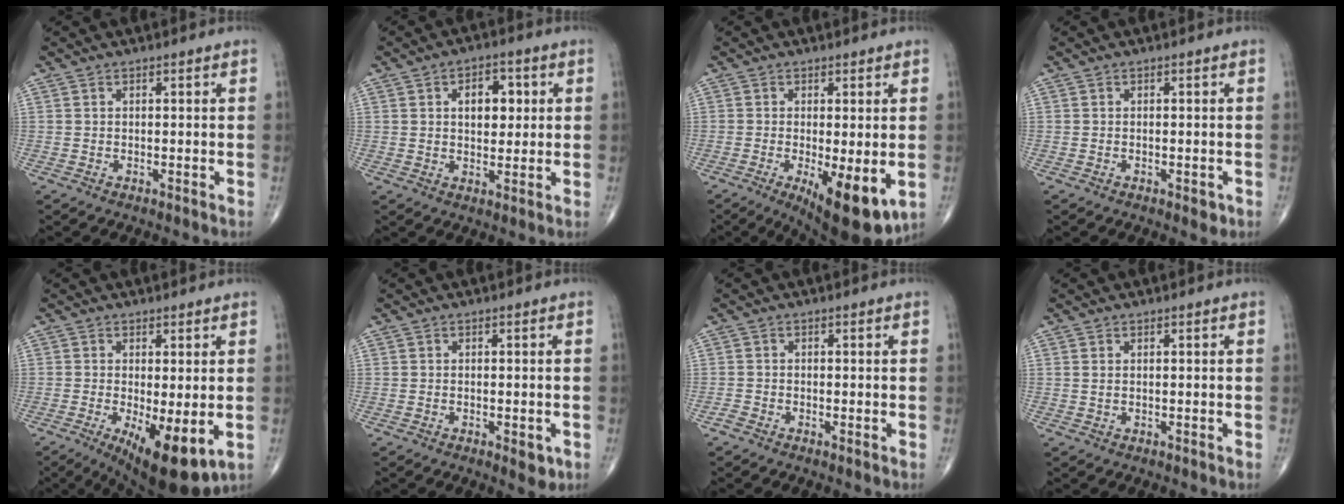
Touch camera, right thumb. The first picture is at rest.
{"total": 7.0, "force": [1.6, 4.3, 5.2], "torque": [-0.046, -0.001, 0.022]}
{"total": 11.3, "force": [-3.1, 3.7, 10.2], "torque": [-0.148, -0.024, -0.037]}
{"total": 1.6, "force": [-0.7, 0.8, 1.2], "torque": [-0.015, 0.000, -0.006]}
{"total": 11.2, "force": [-3.1, 3.8, 10.1], "torque": [-0.154, -0.024, -0.035]}
{"total": 3.0, "force": [-1.0, 1.3, 2.4], "torque": [-0.024, -0.003, -0.009]}
{"total": 1.2, "force": [-0.7, 0.5, 0.8], "torque": [-0.017, -0.003, -0.019]}
{"total": 0.6, "force": [0.2, 0.2, 0.5], "torque": [-0.011, 0.004, 0.006]}